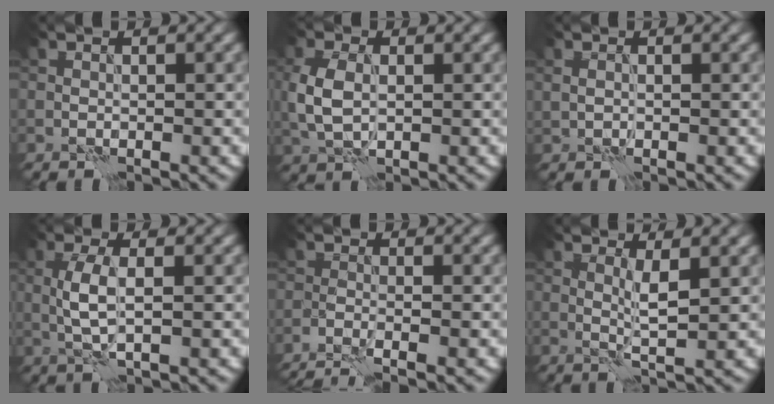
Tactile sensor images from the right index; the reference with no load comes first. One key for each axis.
{"total": 4.1, "fx": 0.1, "fy": 2.7, "fz": 3.1, "tx": -0.082, "ty": 0.002, "tz": 0.002}
{"total": 0.9, "fx": 0.2, "fy": 0.5, "fz": 0.6, "tx": -0.015, "ty": 0.000, "tz": 0.007}
{"total": 3.2, "fx": 0.1, "fy": 0.9, "fz": 3.0, "tx": -0.069, "ty": 0.004, "tz": 0.003}
{"total": 3.0, "fx": -2.4, "fy": 0.5, "fz": 1.9, "tx": -0.030, "ty": -0.002, "tz": -0.048}
{"total": 2.2, "fx": 0.6, "fy": 0.3, "fz": 2.1, "tx": -0.042, "ty": -0.004, "tz": 0.012}